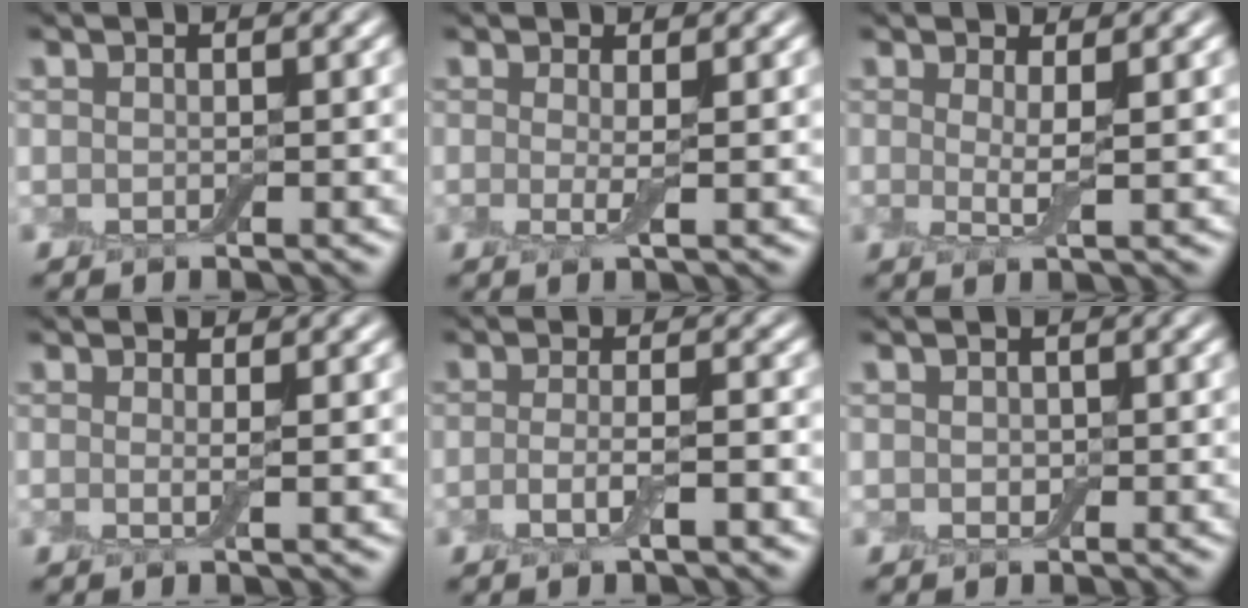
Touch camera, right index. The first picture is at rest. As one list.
[{"total": 1.6, "force": [0.1, 0.2, 1.6], "torque": [-0.034, -0.009, -0.001]}, {"total": 2.1, "force": [0.5, 0.3, 2.1], "torque": [-0.039, -0.012, 0.008]}, {"total": 1.3, "force": [0.2, 0.3, 1.3], "torque": [-0.020, -0.005, -0.003]}, {"total": 2.9, "force": [-1.0, 0.7, 2.6], "torque": [-0.056, -0.004, -0.023]}, {"total": 0.8, "force": [0.0, 0.7, 0.3], "torque": [-0.006, -0.002, -0.001]}]